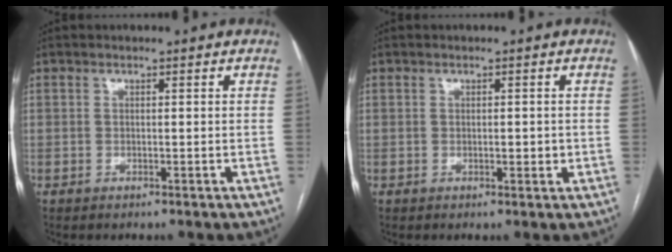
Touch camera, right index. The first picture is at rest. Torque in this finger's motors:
{"motor_torque": [0.35, -0.02, 0.07, 0.02]}